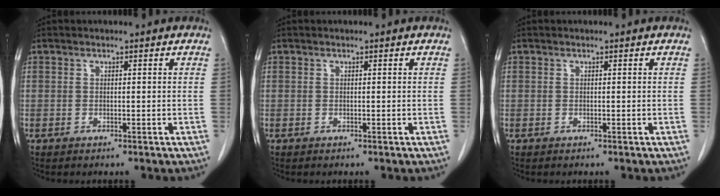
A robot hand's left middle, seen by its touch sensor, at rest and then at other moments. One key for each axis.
{"total": 0.0}
{"total": 0.0}